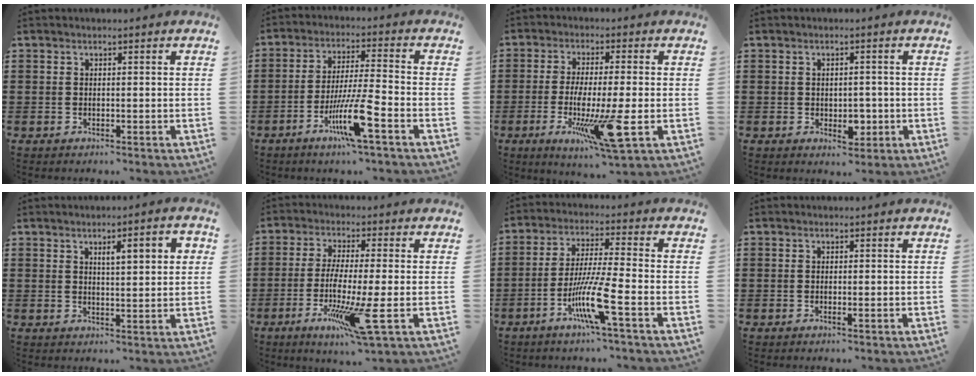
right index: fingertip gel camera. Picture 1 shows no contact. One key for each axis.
{"total": 9.4, "fx": -4.6, "fy": 0.3, "fz": 8.2, "tx": -0.166, "ty": -0.014, "tz": -0.088}
{"total": 10.5, "fx": -2.7, "fy": 0.9, "fz": 10.1, "tx": -0.198, "ty": -0.025, "tz": -0.048}
{"total": 3.4, "fx": -0.6, "fy": 2.0, "fz": 2.7, "tx": -0.040, "ty": -0.001, "tz": -0.011}
{"total": 4.7, "fx": 1.7, "fy": 1.1, "fz": 4.2, "tx": -0.068, "ty": 0.001, "tz": 0.022}
{"total": 9.7, "fx": -2.9, "fy": -0.1, "fz": 9.2, "tx": -0.188, "ty": -0.027, "tz": -0.055}
{"total": 9.7, "fx": -4.2, "fy": 0.2, "fz": 8.8, "tx": -0.185, "ty": -0.019, "tz": -0.084}
{"total": 0.7, "fx": 0.0, "fy": -0.1, "fz": 0.6, "tx": -0.011, "ty": -0.006, "tz": 0.001}